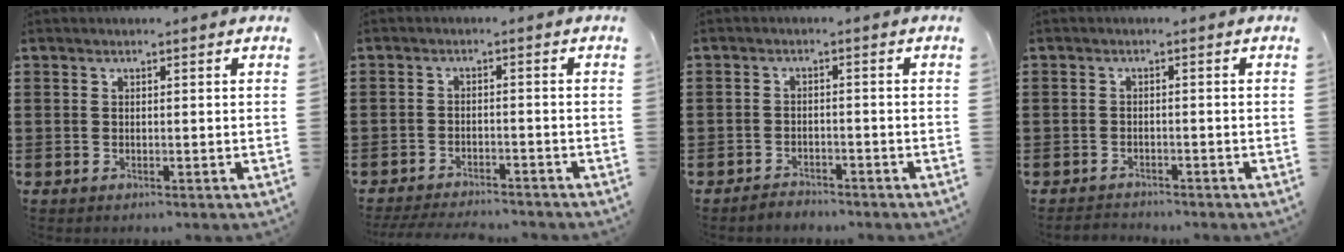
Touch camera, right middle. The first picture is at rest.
{"total": 3.5, "force": [-3.4, 0.3, 0.7], "torque": [-0.020, -0.002, -0.071]}
{"total": 2.2, "force": [-2.2, 0.4, -0.2], "torque": [-0.003, 0.002, -0.049]}
{"total": 1.7, "force": [-1.7, 0.2, -0.2], "torque": [-0.001, 0.001, -0.039]}